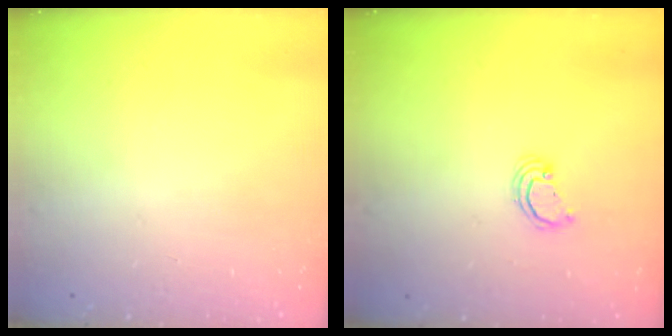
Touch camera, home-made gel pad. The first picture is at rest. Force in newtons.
{"total": 2.2, "press": 2.2, "slide": 0.2}